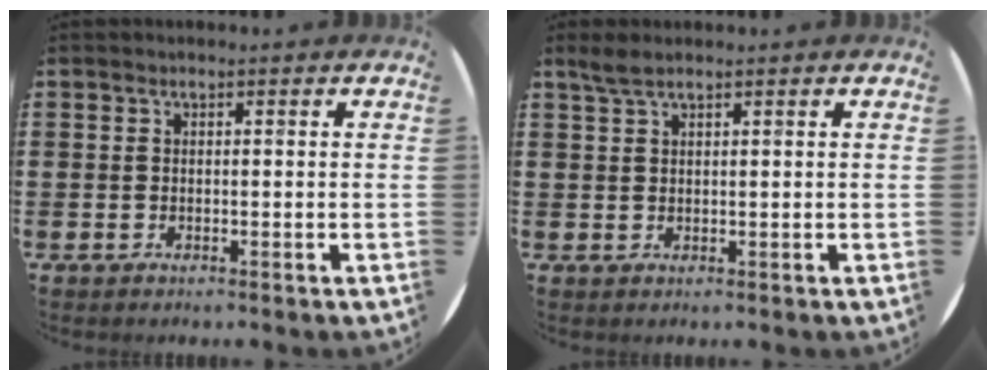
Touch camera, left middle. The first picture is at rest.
{"total": 2.0, "force": [1.6, 0.3, 1.1], "torque": [-0.024, 0.003, 0.030]}